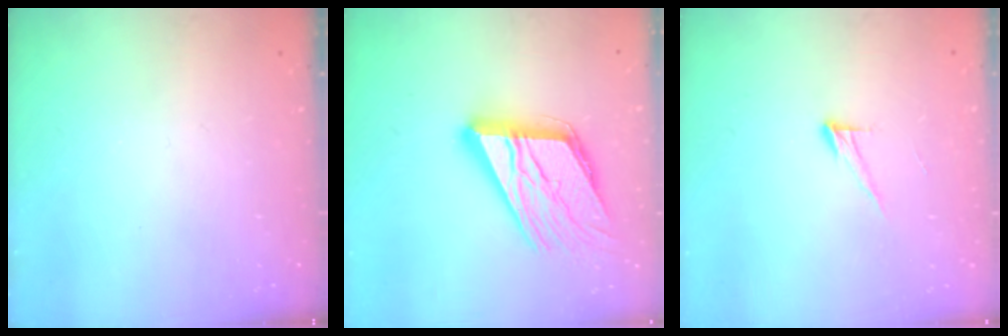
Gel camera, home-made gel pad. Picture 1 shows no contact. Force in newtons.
{"total": 19.6, "press": 19.5, "slide": 1.9}
{"total": 7.1, "press": 7.0, "slide": 0.4}